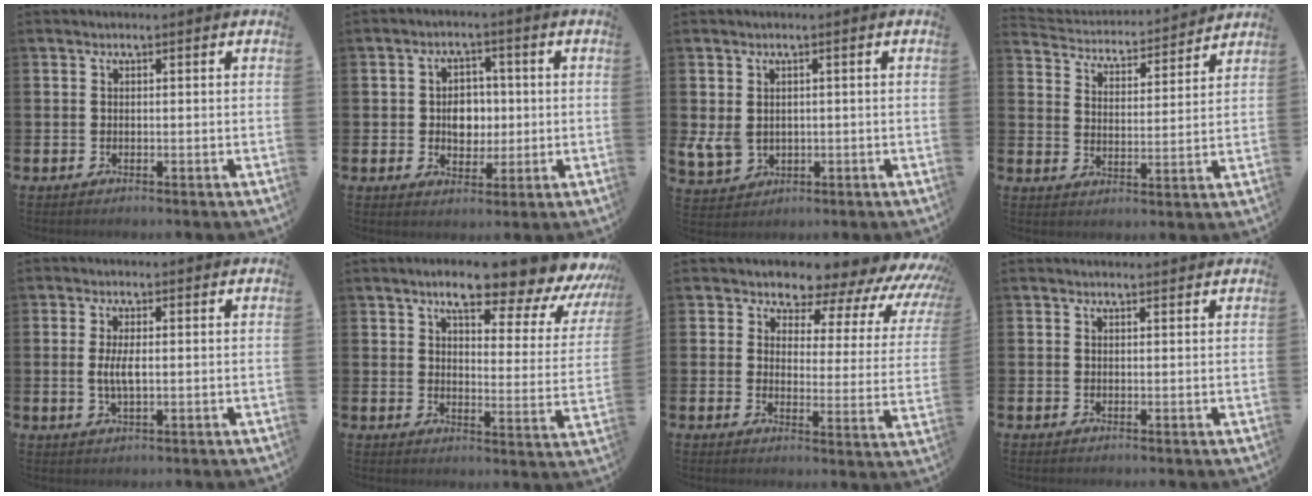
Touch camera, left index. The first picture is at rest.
{"total": 4.5, "force": [0.2, 3.6, 2.7], "torque": [-0.039, 0.005, -0.008]}
{"total": 2.9, "force": [0.9, 2.3, 1.5], "torque": [-0.030, 0.003, 0.015]}
{"total": 4.0, "force": [3.9, 1.0, -0.1], "torque": [-0.023, -0.043, 0.061]}
{"total": 3.2, "force": [0.2, 1.2, 2.9], "torque": [-0.057, 0.004, 0.002]}
{"total": 10.5, "force": [8.5, 2.8, 5.6], "torque": [-0.100, -0.061, 0.135]}
{"total": 5.5, "force": [4.6, 2.7, 1.5], "torque": [-0.028, -0.053, 0.065]}
{"total": 0.8, "force": [0.8, 0.0, 0.1], "torque": [0.010, -0.004, 0.012]}